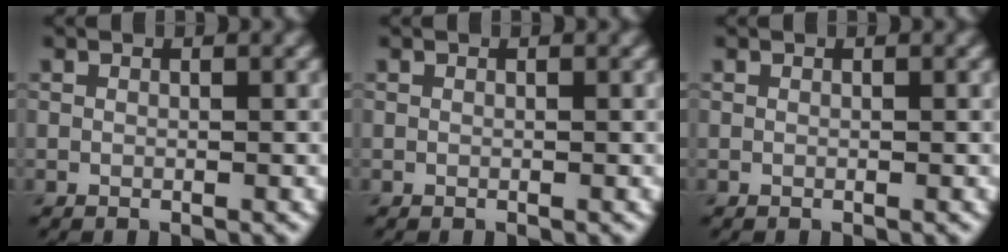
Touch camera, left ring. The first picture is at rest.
{"total": 0.0}
{"total": 0.0}